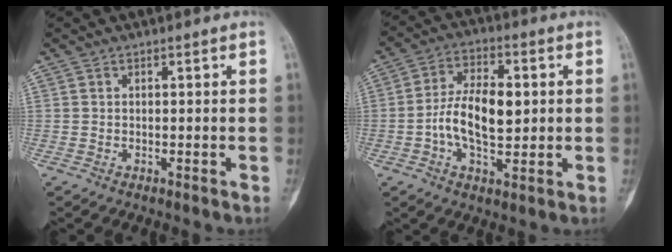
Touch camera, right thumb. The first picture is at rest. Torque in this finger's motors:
{"motor_torque": [1.15, 1.16, 0.54, -0.53, 0.09]}